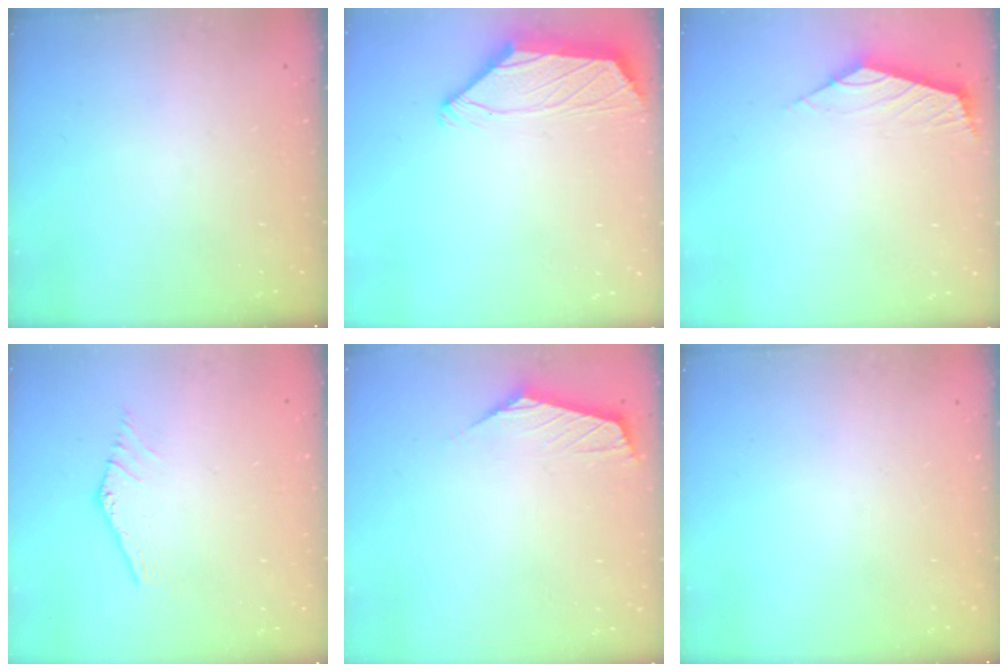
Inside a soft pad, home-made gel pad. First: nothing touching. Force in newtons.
{"total": 2.0, "press": 1.9, "slide": 0.7}
{"total": 2.4, "press": 2.3, "slide": 0.6}
{"total": 1.4, "press": 1.3, "slide": 0.1}
{"total": 1.0, "press": 1.0, "slide": 0.2}
{"total": 0.0}